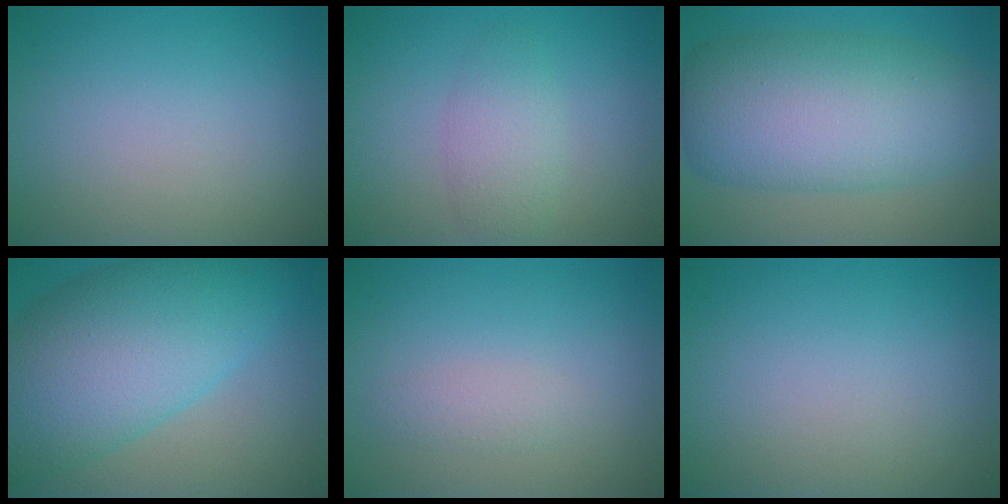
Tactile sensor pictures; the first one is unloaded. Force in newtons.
{"total": 2.7, "press": 2.7, "slide": 0.1}
{"total": 10.8, "press": 10.8, "slide": 0.2}
{"total": 11.9, "press": 11.9, "slide": 0.3}
{"total": 1.1, "press": 1.1, "slide": 0.0}
{"total": 0.0}